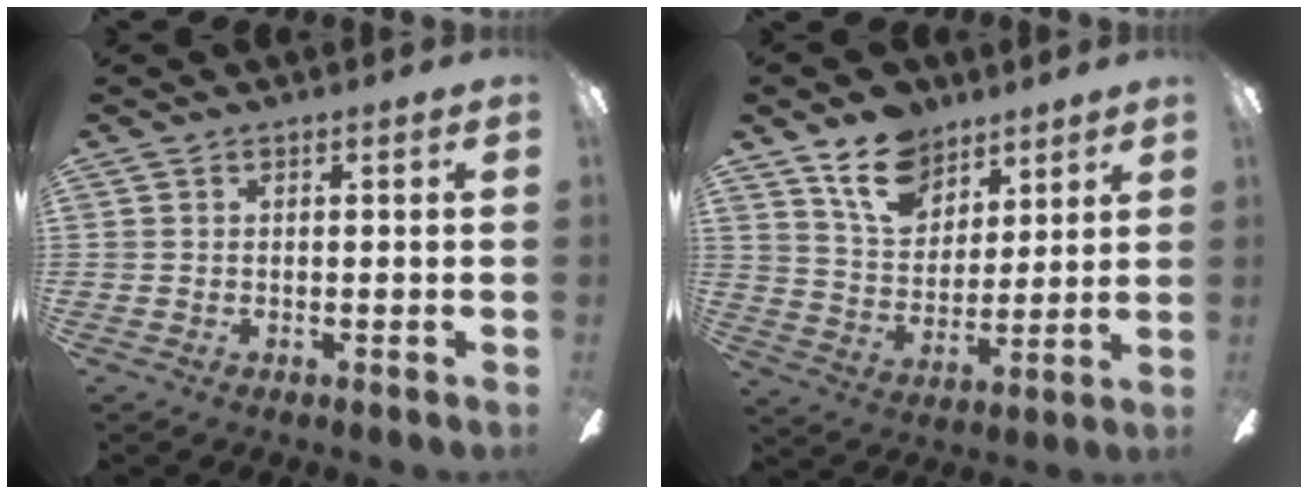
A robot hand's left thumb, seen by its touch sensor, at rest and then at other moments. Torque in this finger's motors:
{"motor_torque": [1.74, 1.05, 1.31, -0.85, 0.30]}